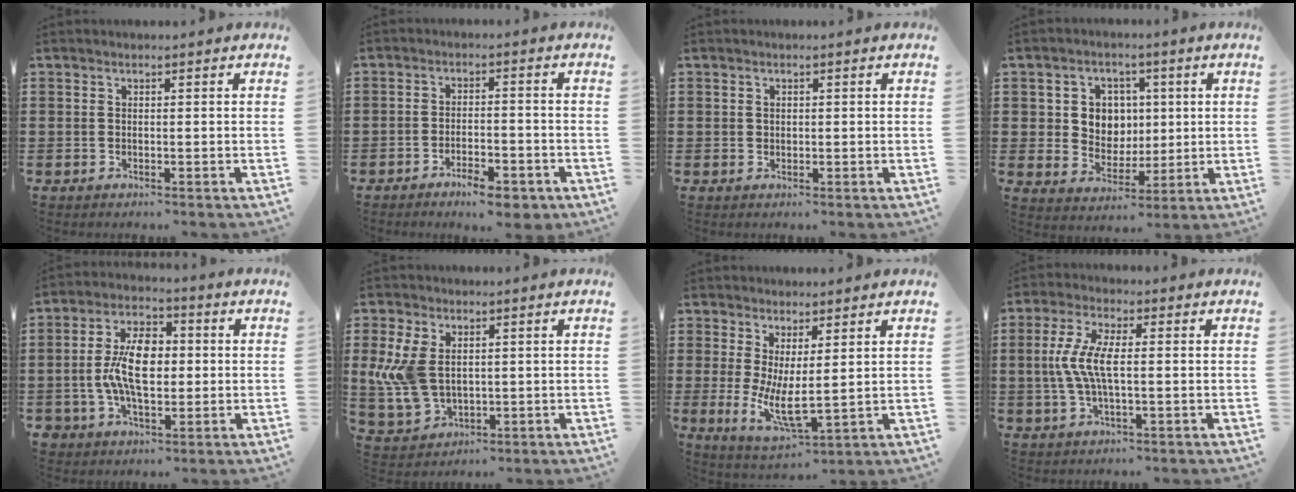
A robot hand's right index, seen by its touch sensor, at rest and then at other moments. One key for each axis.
{"total": 4.5, "fx": -3.8, "fy": 0.7, "fz": 2.4, "tx": -0.045, "ty": -0.002, "tz": -0.069}
{"total": 0.7, "fx": 0.3, "fy": 0.6, "fz": 0.2, "tx": -0.005, "ty": 0.003, "tz": 0.006}
{"total": 6.1, "fx": 1.4, "fy": 5.6, "fz": 2.0, "tx": -0.059, "ty": 0.018, "tz": 0.023}
{"total": 9.3, "fx": -0.5, "fy": 5.4, "fz": 7.5, "tx": -0.165, "ty": 0.011, "tz": -0.013}
{"total": 7.8, "fx": 1.1, "fy": 5.3, "fz": 5.7, "tx": -0.156, "ty": 0.001, "tz": 0.016}
{"total": 6.5, "fx": 0.9, "fy": 2.1, "fz": 6.1, "tx": -0.113, "ty": -0.025, "tz": 0.018}
{"total": 6.7, "fx": -0.3, "fy": 2.2, "fz": 6.3, "tx": -0.148, "ty": -0.007, "tz": -0.018}